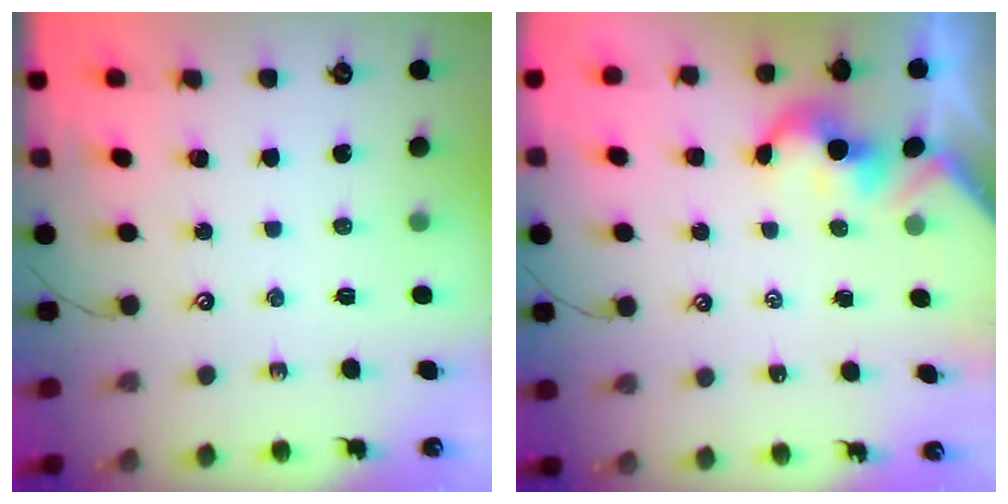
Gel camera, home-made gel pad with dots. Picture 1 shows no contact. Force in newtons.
{"total": 2.0, "press": 2.0, "slide": 0.2}